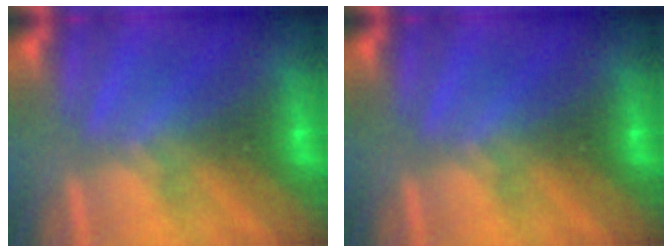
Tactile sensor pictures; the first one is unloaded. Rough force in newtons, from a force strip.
{"total": 0.0}